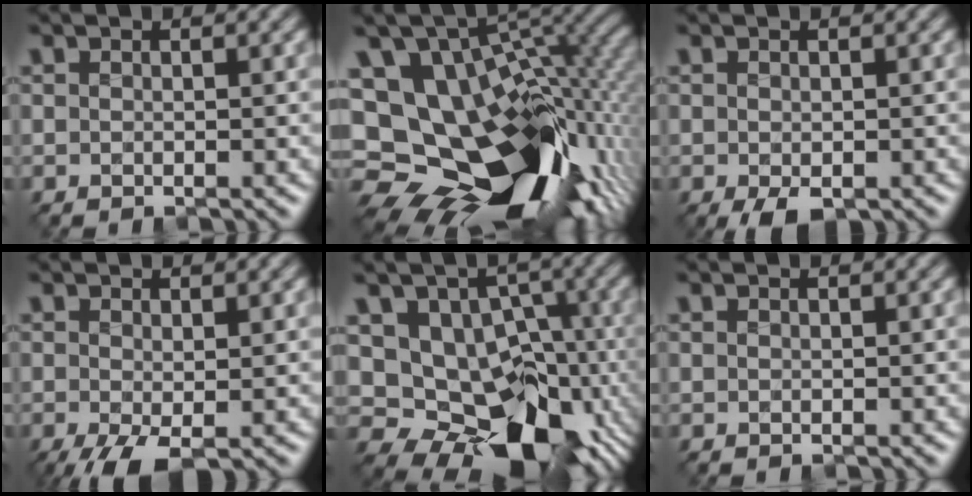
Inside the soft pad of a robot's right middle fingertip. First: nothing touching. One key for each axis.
{"total": 17.2, "fx": -3.2, "fy": 10.9, "fz": 12.9, "tx": -0.226, "ty": -0.021, "tz": -0.023}
{"total": 1.7, "fx": -1.3, "fy": 0.5, "fz": 1.1, "tx": -0.027, "ty": -0.008, "tz": -0.015}
{"total": 2.8, "fx": -1.5, "fy": 0.6, "fz": 2.3, "tx": -0.057, "ty": -0.009, "tz": -0.026}
{"total": 13.8, "fx": -3.2, "fy": 10.1, "fz": 8.8, "tx": -0.111, "ty": 0.005, "tz": -0.044}
{"total": 0.0}